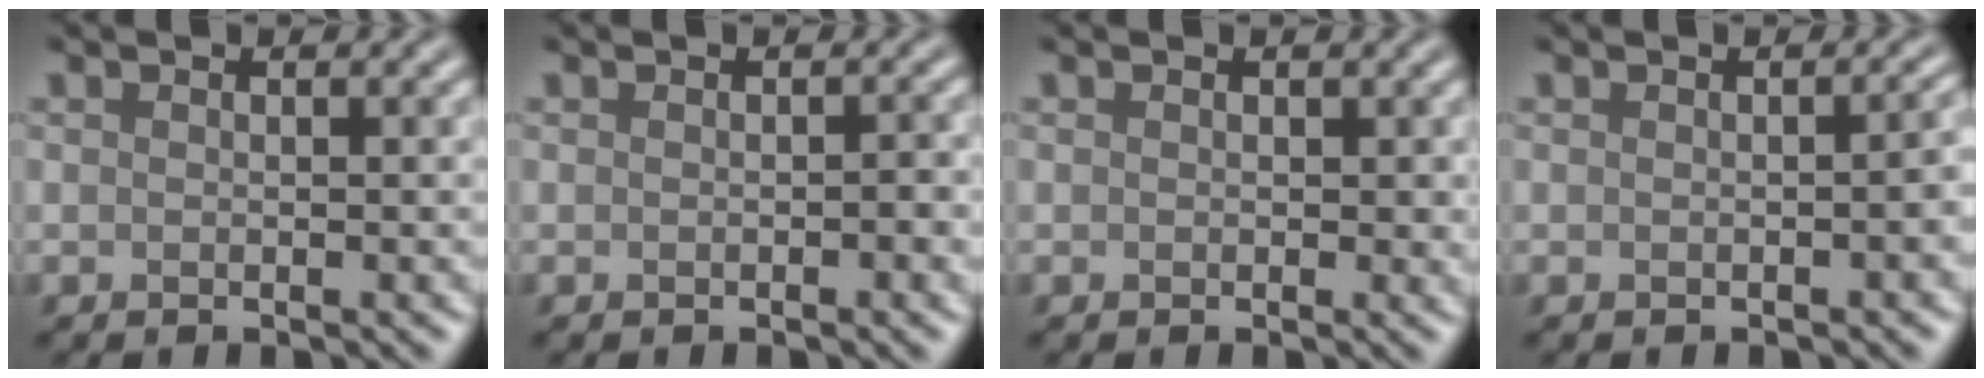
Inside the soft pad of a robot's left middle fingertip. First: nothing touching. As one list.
[{"total": 0.9, "force": [-0.2, 0.3, 0.8], "torque": [-0.013, 0.003, -0.001]}, {"total": 0.7, "force": [0.2, 0.5, 0.4], "torque": [-0.002, -0.002, 0.001]}, {"total": 2.0, "force": [-0.3, 0.7, 1.8], "torque": [-0.012, 0.005, -0.001]}]